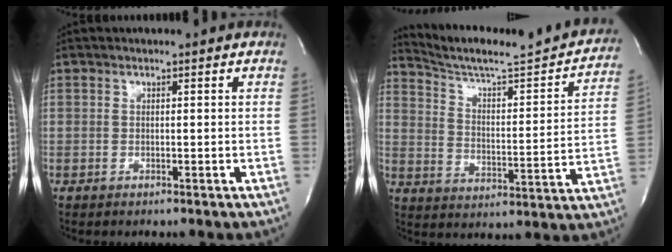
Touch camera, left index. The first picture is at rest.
{"total": 22.2, "force": [20.2, 1.6, 9.1], "torque": [-0.132, -0.034, 0.275]}